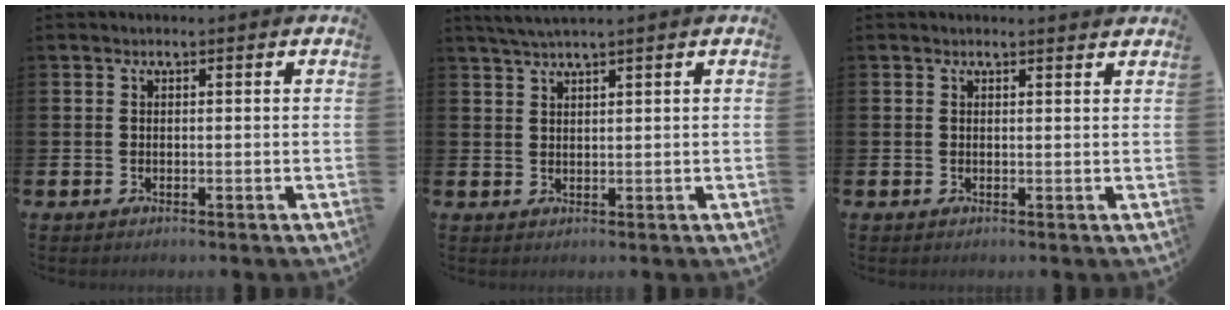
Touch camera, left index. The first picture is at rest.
{"total": 2.4, "force": [2.1, -0.3, 1.1], "torque": [-0.026, -0.001, 0.040]}
{"total": 0.8, "force": [0.8, -0.1, 0.1], "torque": [0.010, -0.006, 0.012]}